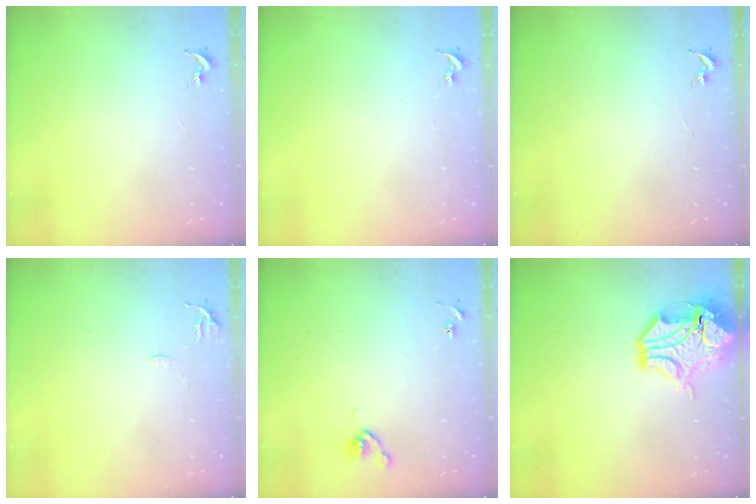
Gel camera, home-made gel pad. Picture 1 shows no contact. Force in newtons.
{"total": 0.0}
{"total": 0.0}
{"total": 6.0, "press": 5.9, "slide": 0.7}
{"total": 4.8, "press": 4.7, "slide": 1.1}
{"total": 15.1, "press": 14.9, "slide": 2.5}